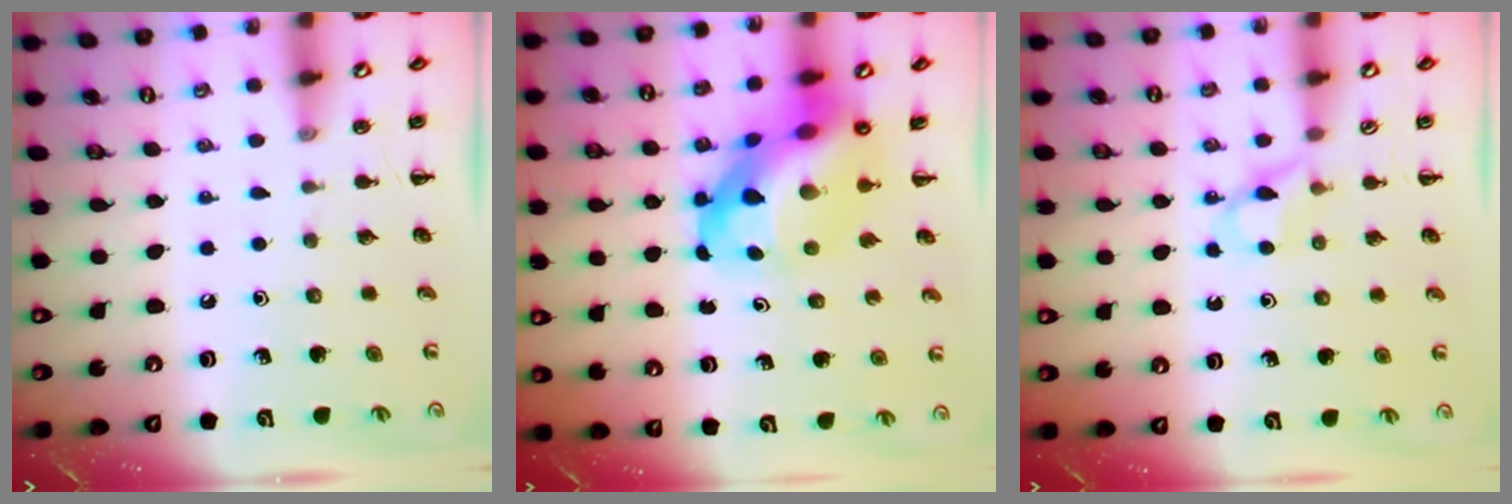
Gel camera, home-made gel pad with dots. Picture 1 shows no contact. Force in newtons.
{"total": 13.8, "press": 13.3, "slide": 3.6}
{"total": 3.8, "press": 3.6, "slide": 1.3}